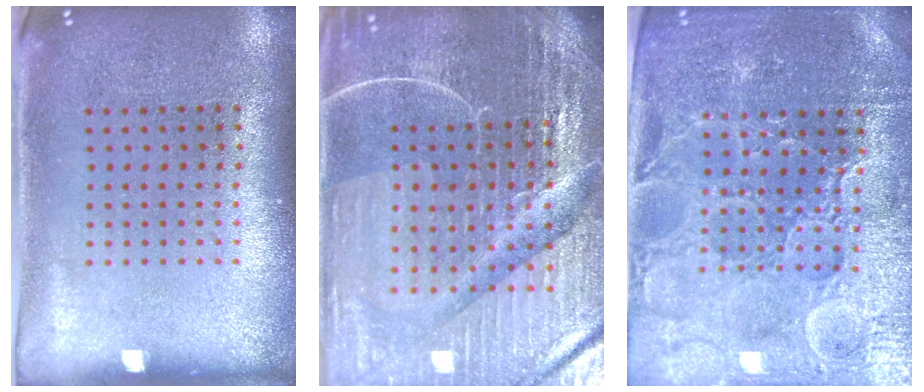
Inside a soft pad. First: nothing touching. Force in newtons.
{"total": 6.6, "press": 5.9, "slide": 3.0}
{"total": 4.2, "press": 4.1, "slide": 1.2}